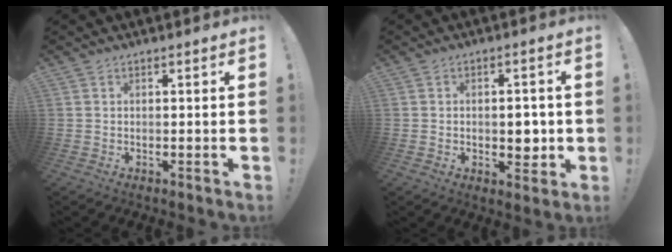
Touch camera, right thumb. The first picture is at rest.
{"total": 5.0, "force": [-0.6, 3.9, 3.0], "torque": [-0.039, 0.007, -0.009]}